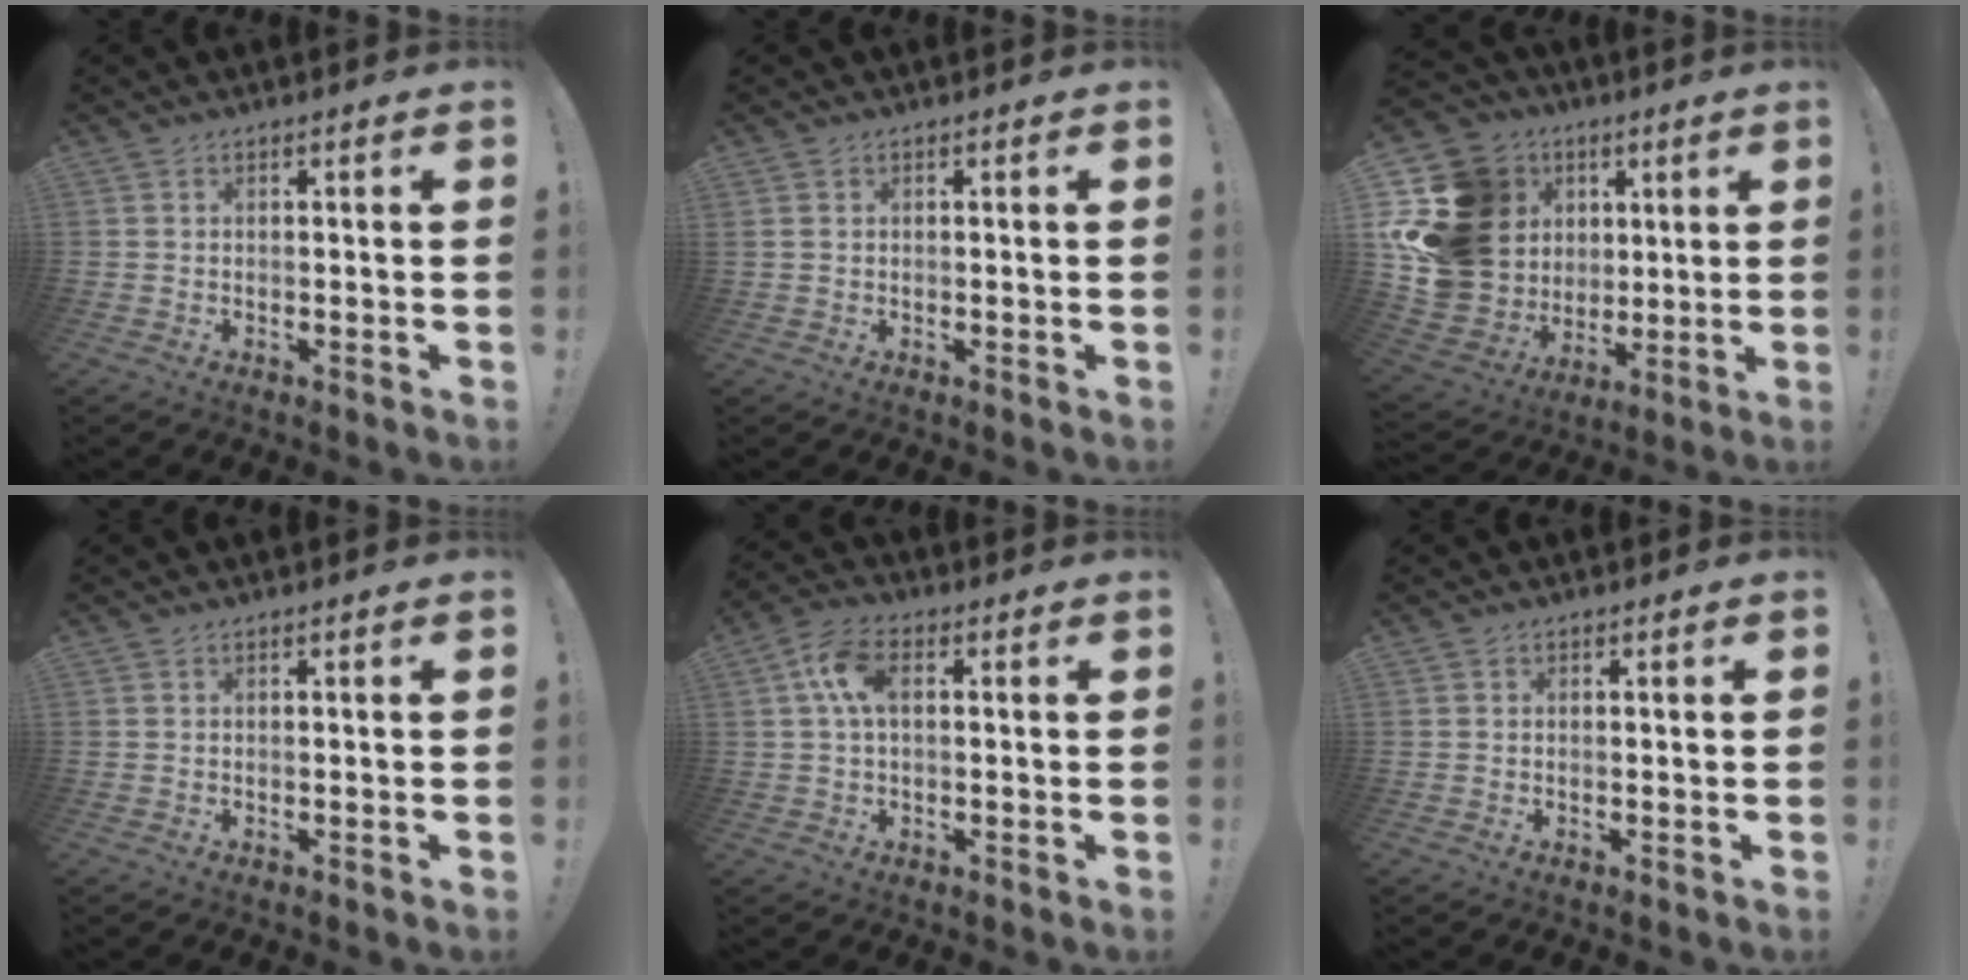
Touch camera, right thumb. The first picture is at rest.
{"total": 0.9, "force": [0.4, 0.6, 0.6], "torque": [-0.017, 0.004, 0.009]}
{"total": 22.5, "force": [4.6, 19.3, 10.8], "torque": [-0.207, -0.023, 0.139]}
{"total": 0.0}
{"total": 8.4, "force": [1.7, 4.8, 6.6], "torque": [-0.129, 0.009, 0.031]}
{"total": 0.0}